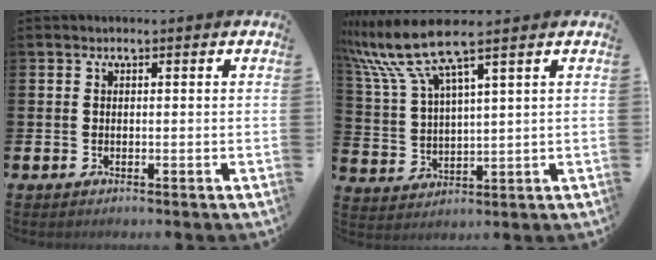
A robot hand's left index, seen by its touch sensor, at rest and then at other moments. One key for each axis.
{"total": 9.3, "fx": 7.3, "fy": 1.2, "fz": 5.5, "tx": -0.136, "ty": -0.022, "tz": 0.131}